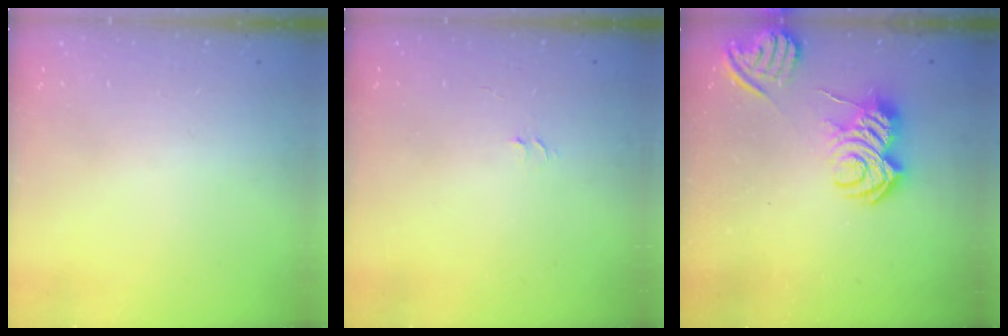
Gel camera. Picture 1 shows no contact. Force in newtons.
{"total": 3.5, "press": 3.5, "slide": 0.3}
{"total": 8.2, "press": 8.2, "slide": 0.9}